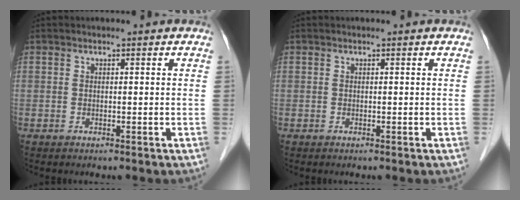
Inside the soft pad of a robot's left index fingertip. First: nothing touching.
{"total": 0.0}